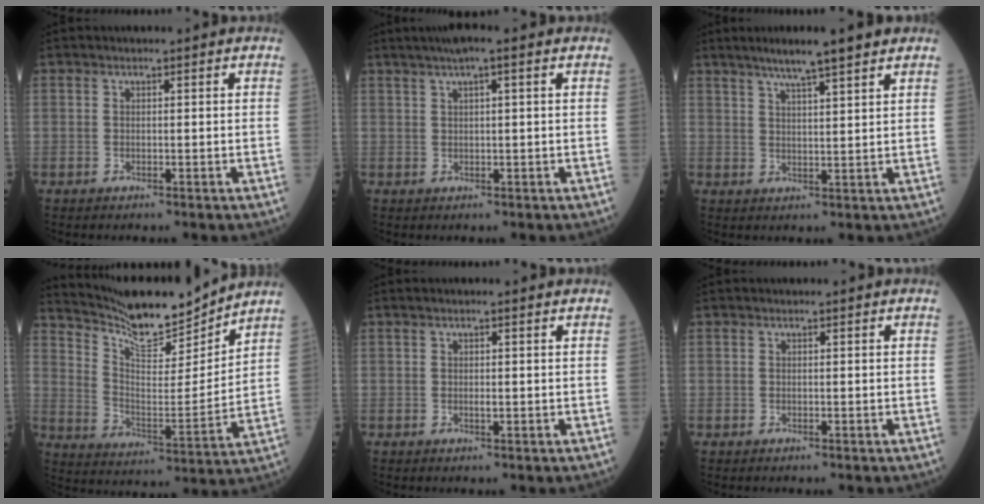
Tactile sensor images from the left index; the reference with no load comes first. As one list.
[{"total": 4.6, "force": [2.8, 0.1, 3.6], "torque": [-0.064, 0.021, 0.046]}, {"total": 8.0, "force": [6.1, -0.1, 5.2], "torque": [-0.083, 0.018, 0.093]}, {"total": 14.8, "force": [14.0, 1.2, 4.8], "torque": [-0.095, -0.013, 0.236]}, {"total": 1.1, "force": [0.2, 0.1, 1.1], "torque": [-0.027, 0.005, 0.003]}, {"total": 0.0}]